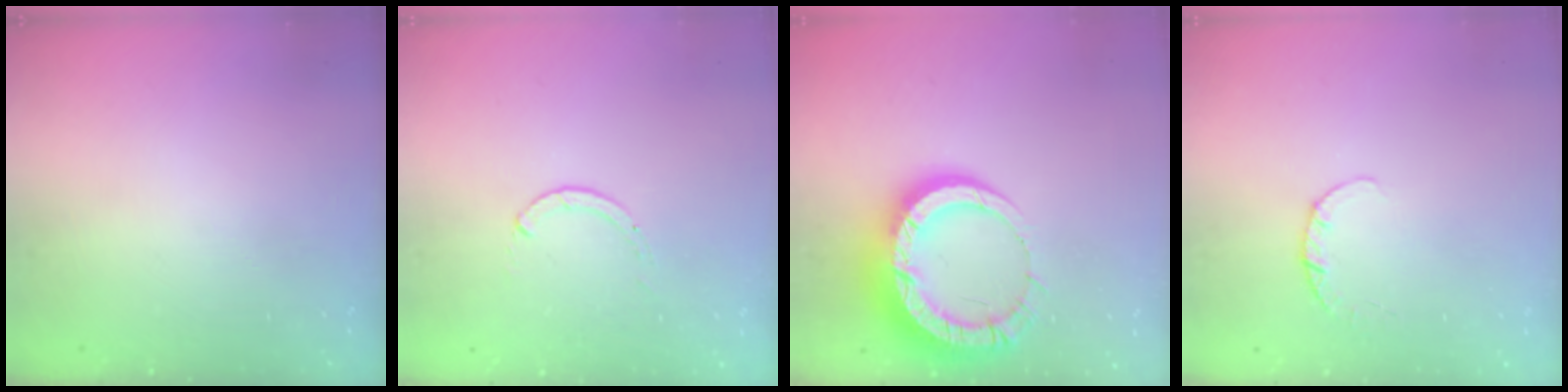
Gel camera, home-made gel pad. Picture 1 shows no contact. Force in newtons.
{"total": 0.0}
{"total": 16.8, "press": 16.7, "slide": 1.7}
{"total": 2.7, "press": 2.7, "slide": 0.4}